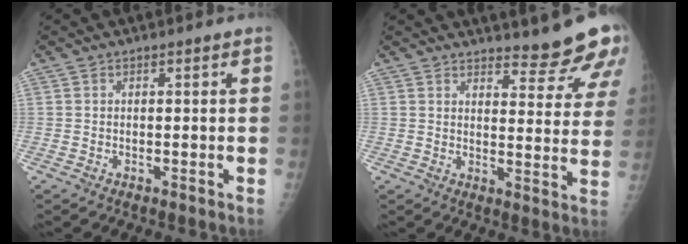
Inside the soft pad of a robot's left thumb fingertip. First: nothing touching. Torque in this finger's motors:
{"motor_torque": [0.22, 0.32, 0.18, -0.34, 0.13]}